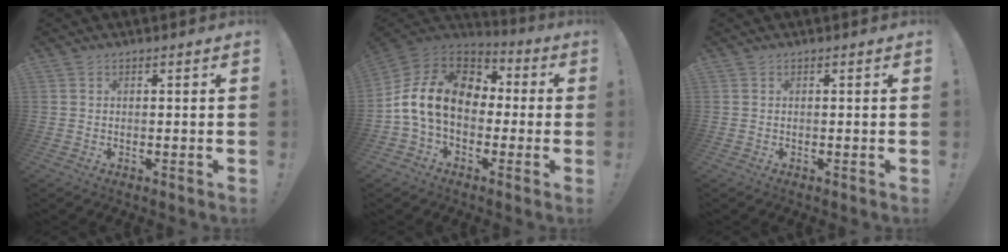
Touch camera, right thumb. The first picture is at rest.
{"total": 17.6, "force": [0.9, 12.2, 12.6], "torque": [-0.223, 0.024, 0.025]}
{"total": 0.0}